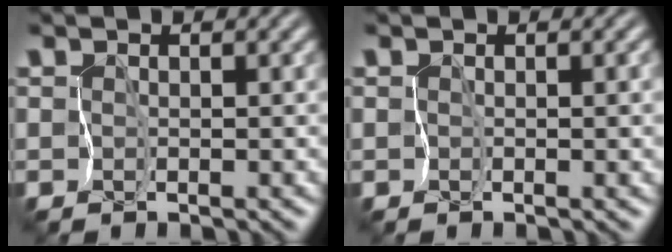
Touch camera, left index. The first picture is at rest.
{"total": 2.1, "force": [-0.2, 1.0, 1.8], "torque": [-0.019, -0.006, 0.000]}